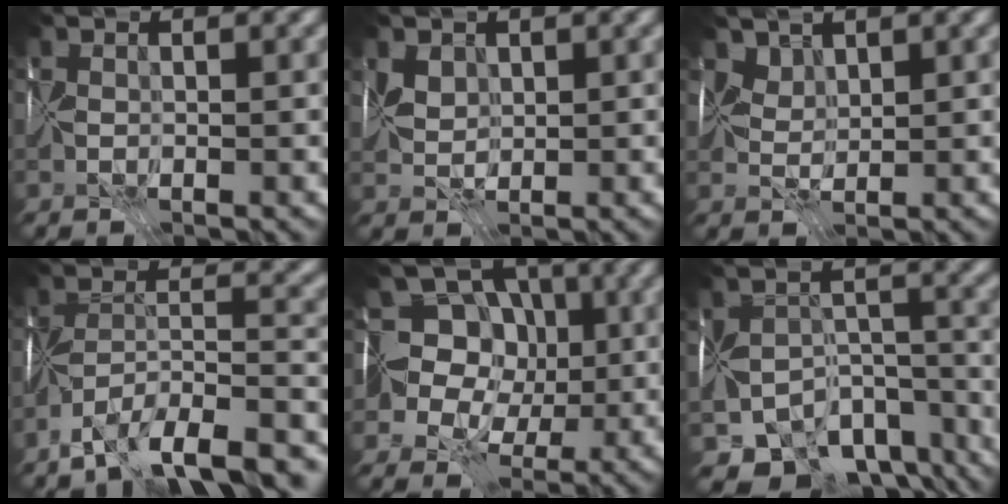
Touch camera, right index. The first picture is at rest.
{"total": 2.1, "force": [1.1, 1.5, 1.0], "torque": [-0.026, 0.005, 0.017]}
{"total": 2.5, "force": [2.0, 1.2, 0.7], "torque": [-0.025, -0.001, 0.047]}
{"total": 13.2, "force": [-10.8, 4.0, 6.5], "torque": [-0.112, 0.010, -0.158]}
{"total": 9.4, "force": [0.3, 8.5, 3.9], "torque": [-0.073, 0.034, -0.044]}
{"total": 10.8, "force": [-8.3, 5.9, 3.5], "torque": [-0.046, -0.014, -0.111]}